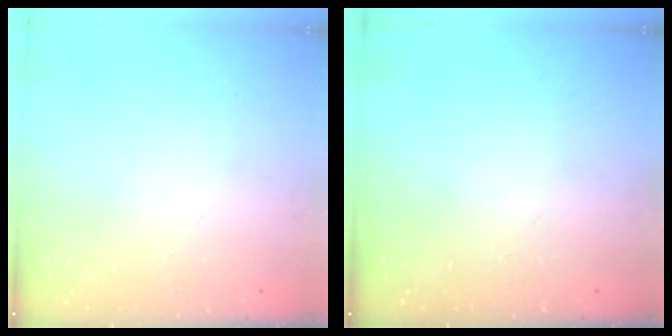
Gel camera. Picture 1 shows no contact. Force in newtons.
{"total": 0.0}